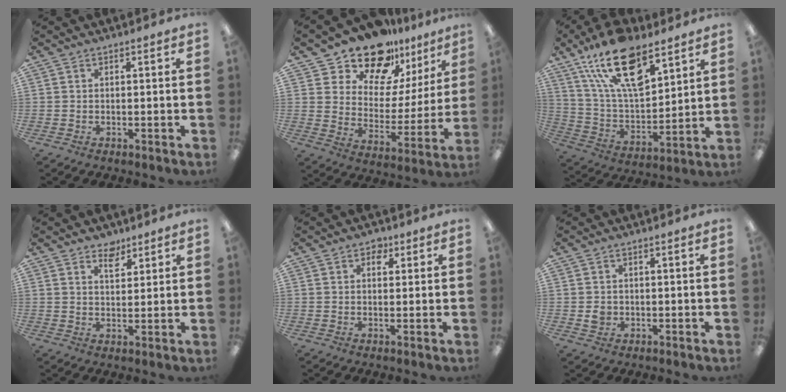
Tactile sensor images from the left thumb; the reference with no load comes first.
{"total": 16.8, "force": [14.4, 7.7, 4.0], "torque": [-0.078, -0.118, 0.262]}
{"total": 21.1, "force": [13.3, 9.0, 13.6], "torque": [-0.252, -0.066, 0.234]}
{"total": 4.6, "force": [3.6, 2.6, 1.3], "torque": [-0.004, -0.021, 0.062]}
{"total": 2.8, "force": [1.5, 2.1, 1.2], "torque": [0.005, -0.006, 0.019]}
{"total": 2.3, "force": [-0.2, 2.1, 0.7], "torque": [0.003, -0.003, -0.009]}